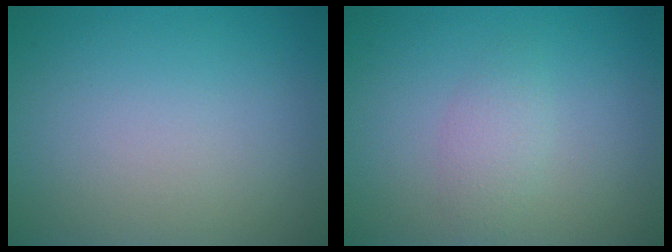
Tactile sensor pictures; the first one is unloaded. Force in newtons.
{"total": 1.7, "press": 1.7, "slide": 0.0}